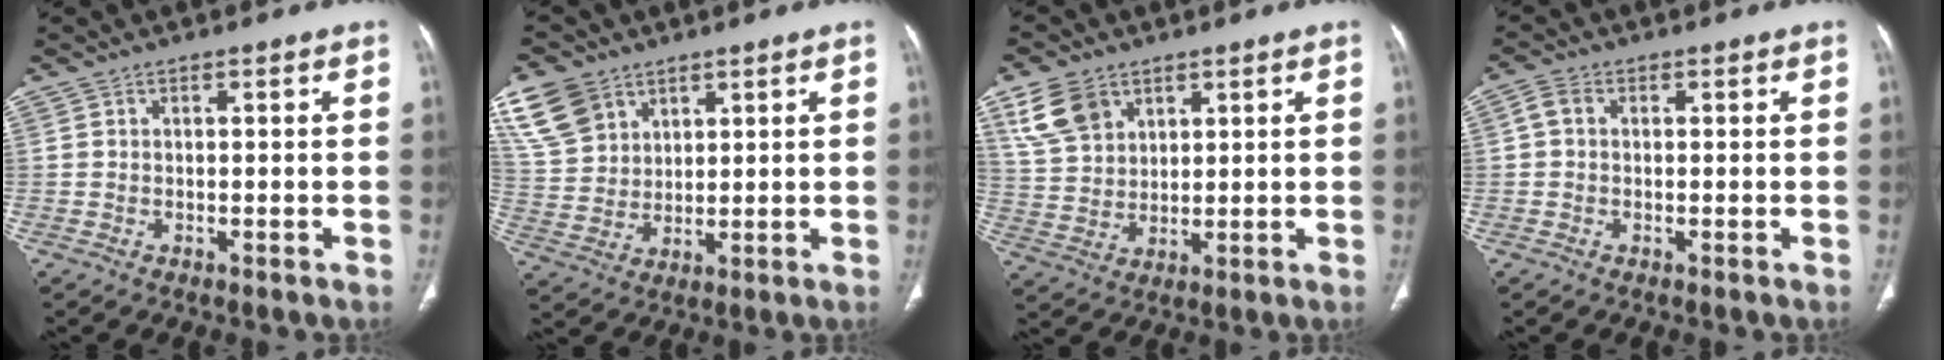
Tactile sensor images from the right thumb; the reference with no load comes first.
{"total": 11.1, "force": [6.3, 7.9, 4.5], "torque": [-0.076, -0.017, 0.138]}
{"total": 9.4, "force": [5.1, 6.5, 4.4], "torque": [-0.072, -0.016, 0.110]}
{"total": 2.5, "force": [0.3, 1.9, 1.6], "torque": [-0.033, 0.008, 0.003]}